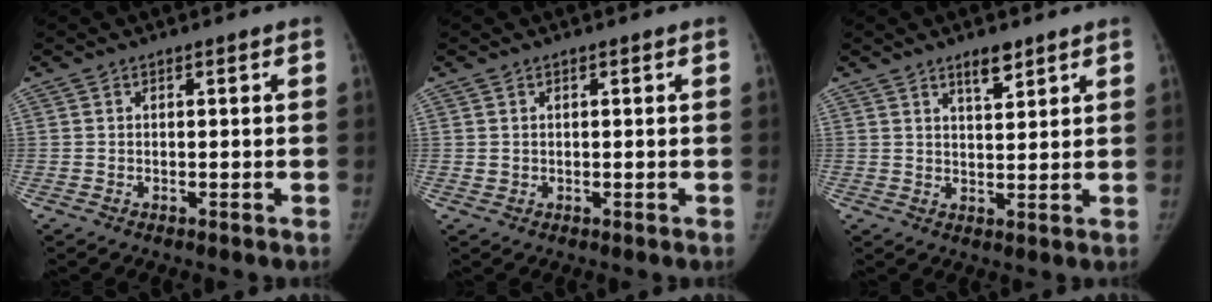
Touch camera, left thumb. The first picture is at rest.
{"total": 0.8, "force": [0.2, 0.7, 0.3], "torque": [0.001, 0.000, 0.005]}
{"total": 4.3, "force": [3.1, 1.4, 2.6], "torque": [-0.029, -0.022, 0.051]}